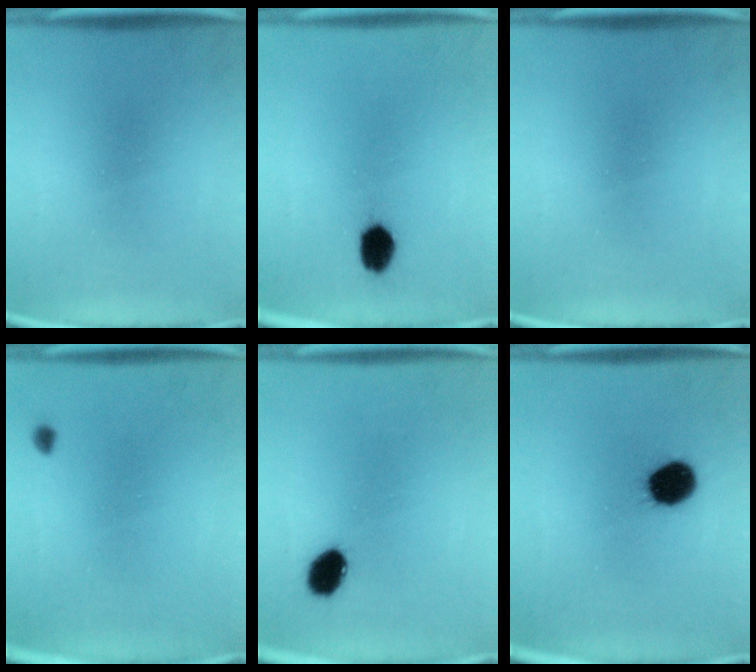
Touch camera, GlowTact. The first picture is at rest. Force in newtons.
{"total": 5.6}
{"total": 0.0}
{"total": 0.8}
{"total": 6.2}
{"total": 10.1}